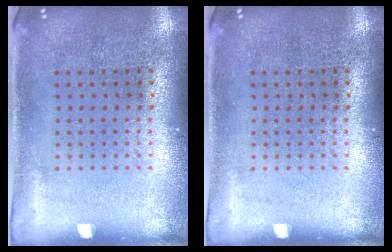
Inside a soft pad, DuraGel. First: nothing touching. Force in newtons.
{"total": 0.0}